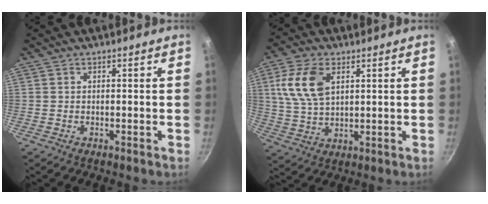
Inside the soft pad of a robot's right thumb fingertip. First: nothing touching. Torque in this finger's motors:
{"motor_torque": [0.49, 0.83, 0.69, 0.27, 0.20]}